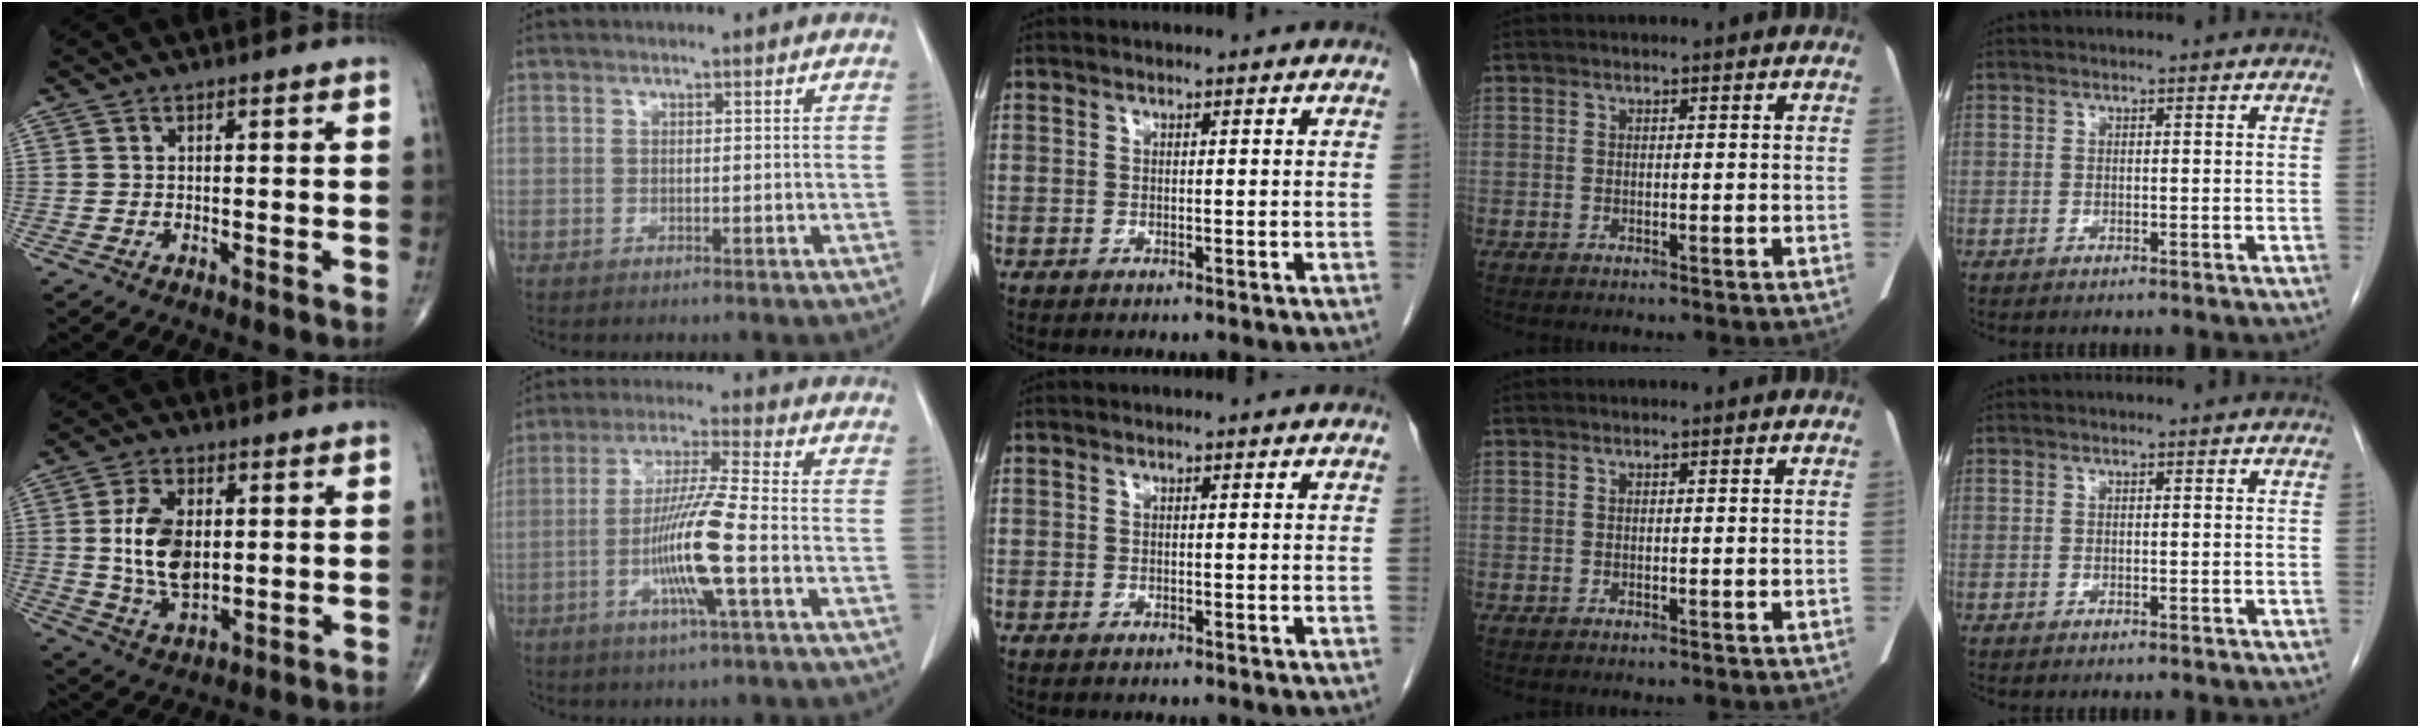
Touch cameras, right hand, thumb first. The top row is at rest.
{"thumb": {"total": 11.2, "force": [1.1, 6.5, 9.1], "torque": [-0.161, -0.010, 0.028]}, "index": {"total": 10.9, "force": [-3.1, -0.6, 10.4], "torque": [-0.205, -0.012, -0.063]}}